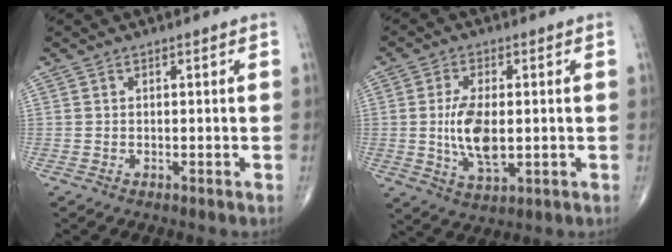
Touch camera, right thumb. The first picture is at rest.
{"total": 9.3, "force": [-0.2, 4.4, 8.2], "torque": [-0.156, -0.011, 0.002]}